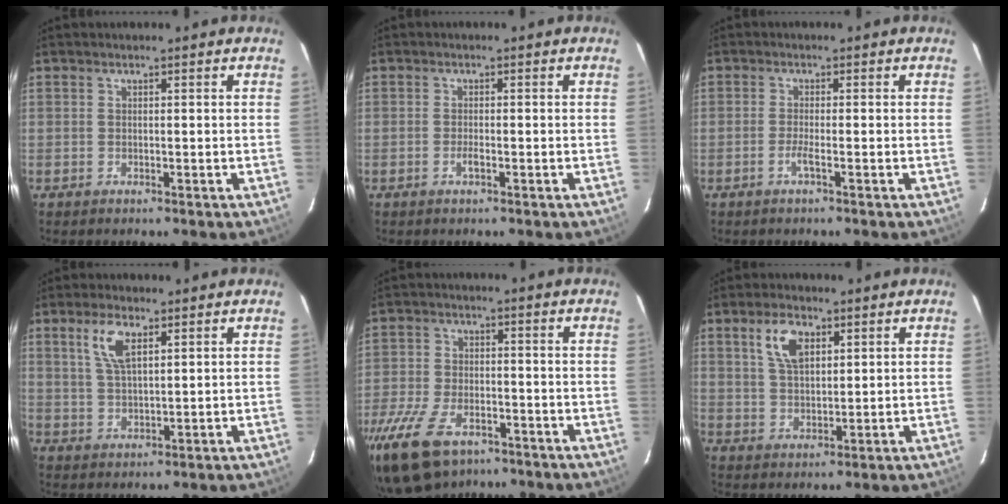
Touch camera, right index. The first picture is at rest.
{"total": 1.3, "force": [-0.6, 0.2, 1.1], "torque": [-0.022, -0.001, -0.011]}
{"total": 1.7, "force": [-0.9, -0.4, 1.4], "torque": [-0.030, -0.004, -0.018]}
{"total": 6.3, "force": [3.0, 2.5, 4.9], "torque": [-0.096, 0.007, 0.063]}
{"total": 15.2, "force": [-9.8, 7.9, 8.5], "torque": [-0.207, -0.024, -0.179]}
{"total": 7.0, "force": [3.3, 3.6, 5.0], "torque": [-0.096, 0.011, 0.065]}